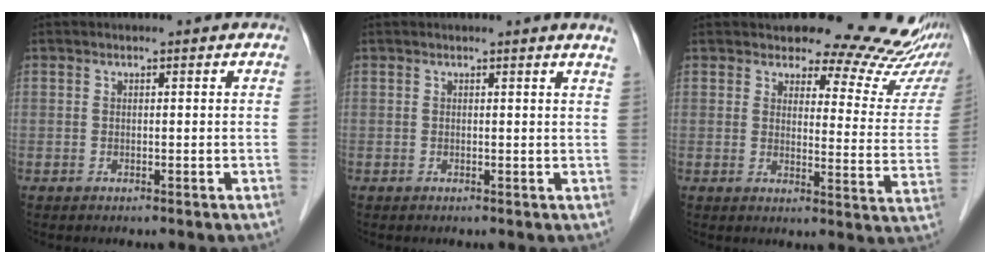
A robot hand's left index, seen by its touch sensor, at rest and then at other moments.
{"total": 2.0, "force": [1.8, -0.5, 0.8], "torque": [-0.020, -0.012, 0.013]}
{"total": 16.4, "force": [15.2, 4.3, 4.2], "torque": [-0.014, -0.081, 0.141]}